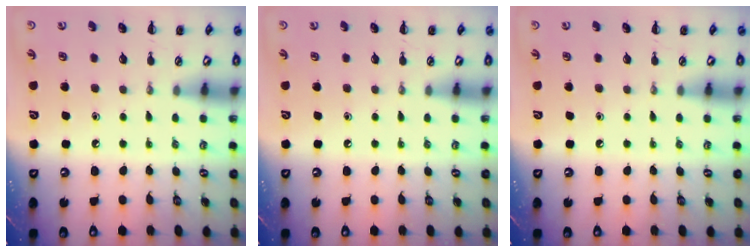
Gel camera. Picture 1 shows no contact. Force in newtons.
{"total": 0.0}
{"total": 0.0}